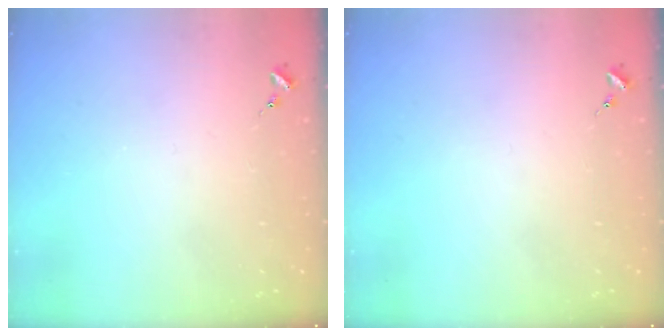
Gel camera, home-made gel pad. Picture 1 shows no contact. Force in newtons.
{"total": 0.0}